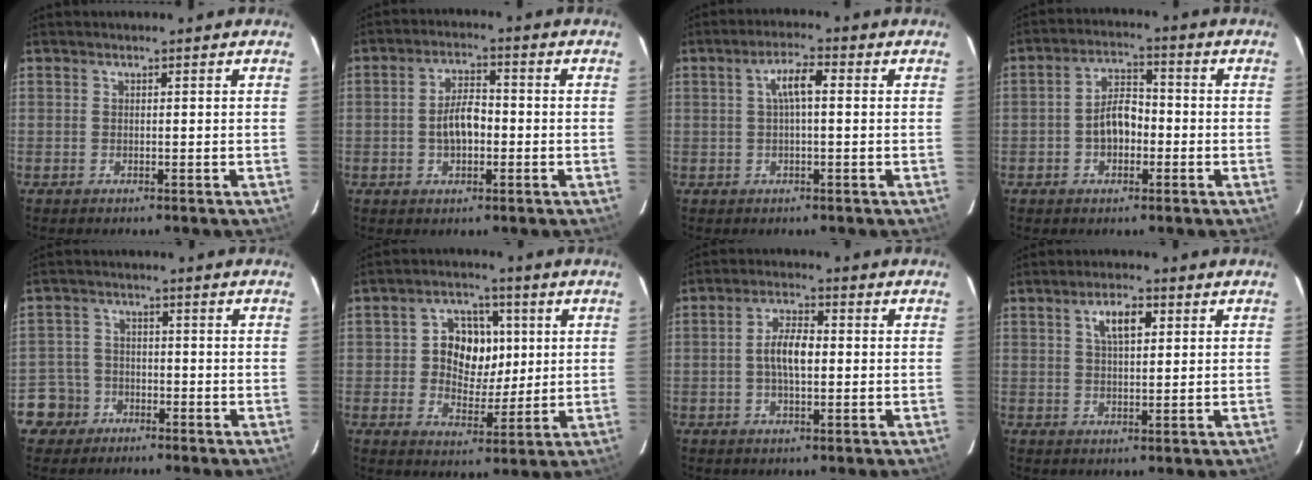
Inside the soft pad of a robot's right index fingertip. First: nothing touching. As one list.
[{"total": 6.0, "force": [-1.0, 3.1, 5.1], "torque": [-0.096, 0.011, -0.011]}, {"total": 4.7, "force": [0.7, 1.2, 4.5], "torque": [-0.082, 0.012, 0.016]}, {"total": 6.4, "force": [-1.5, 4.0, 4.7], "torque": [-0.086, 0.017, -0.020]}, {"total": 5.9, "force": [-3.0, 5.1, 0.2], "torque": [-0.017, 0.023, -0.055]}, {"total": 9.6, "force": [1.3, 7.7, 5.6], "torque": [-0.106, 0.015, 0.025]}, {"total": 5.9, "force": [-0.2, 2.5, 5.4], "torque": [-0.102, 0.011, -0.003]}, {"total": 5.3, "force": [2.0, 2.1, 4.4], "torque": [-0.076, 0.011, 0.038]}]